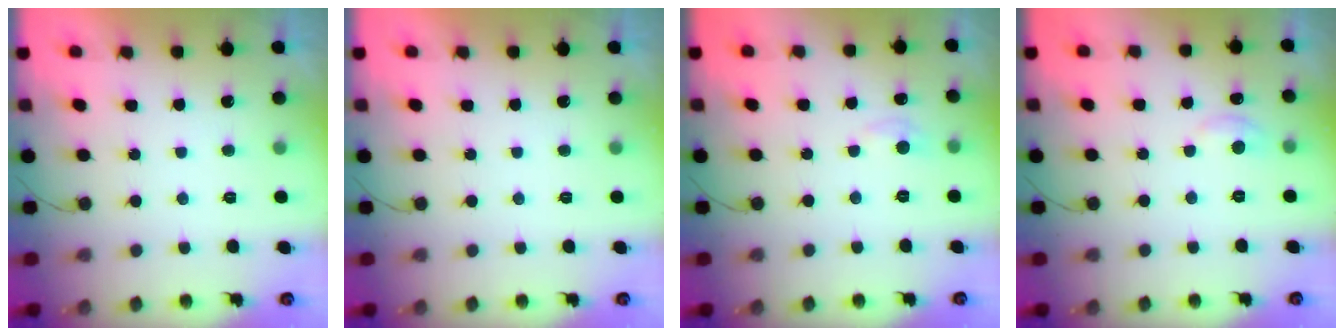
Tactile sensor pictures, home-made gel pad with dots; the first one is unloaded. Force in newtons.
{"total": 0.0}
{"total": 3.9, "press": 3.9, "slide": 0.5}
{"total": 3.4, "press": 3.4, "slide": 0.4}